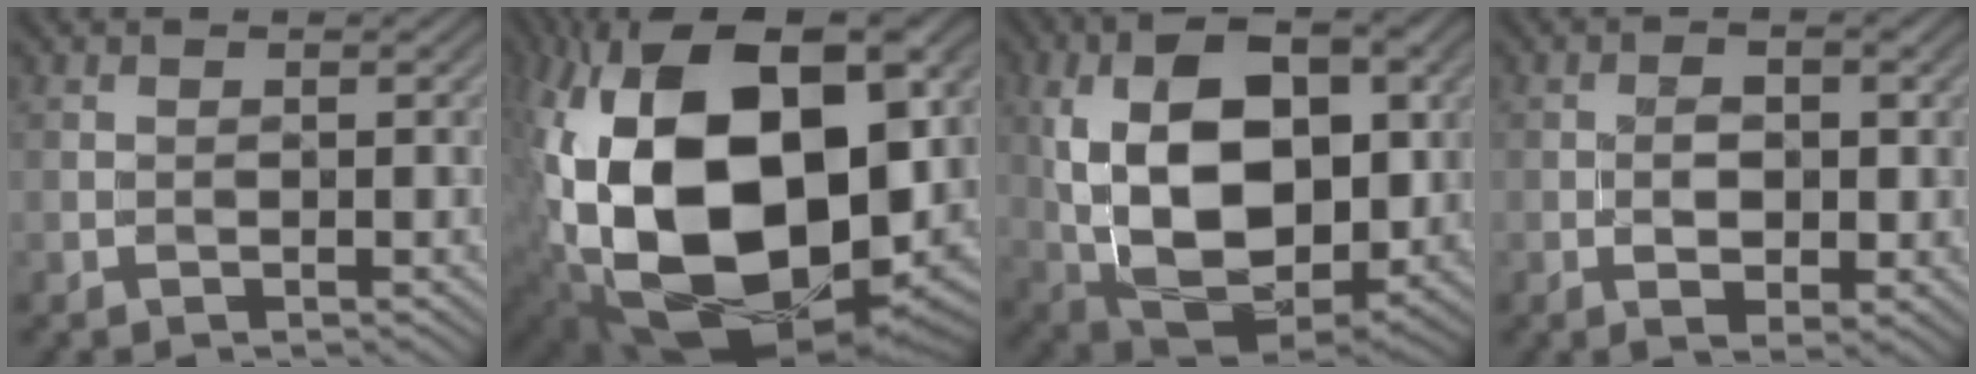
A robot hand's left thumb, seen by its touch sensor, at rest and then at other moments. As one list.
[{"total": 21.3, "force": [1.1, 13.5, 16.4], "torque": [-0.394, -0.032, 0.047]}, {"total": 16.8, "force": [2.4, 10.6, 12.8], "torque": [-0.241, -0.002, 0.049]}, {"total": 3.5, "force": [-0.1, 1.8, 3.1], "torque": [-0.049, -0.006, 0.004]}]